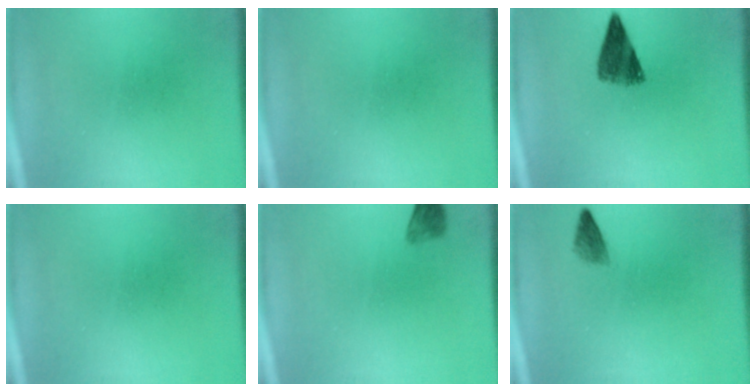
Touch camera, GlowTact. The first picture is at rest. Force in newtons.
{"total": 0.0}
{"total": 5.7}
{"total": 0.0}
{"total": 2.1}
{"total": 1.6}